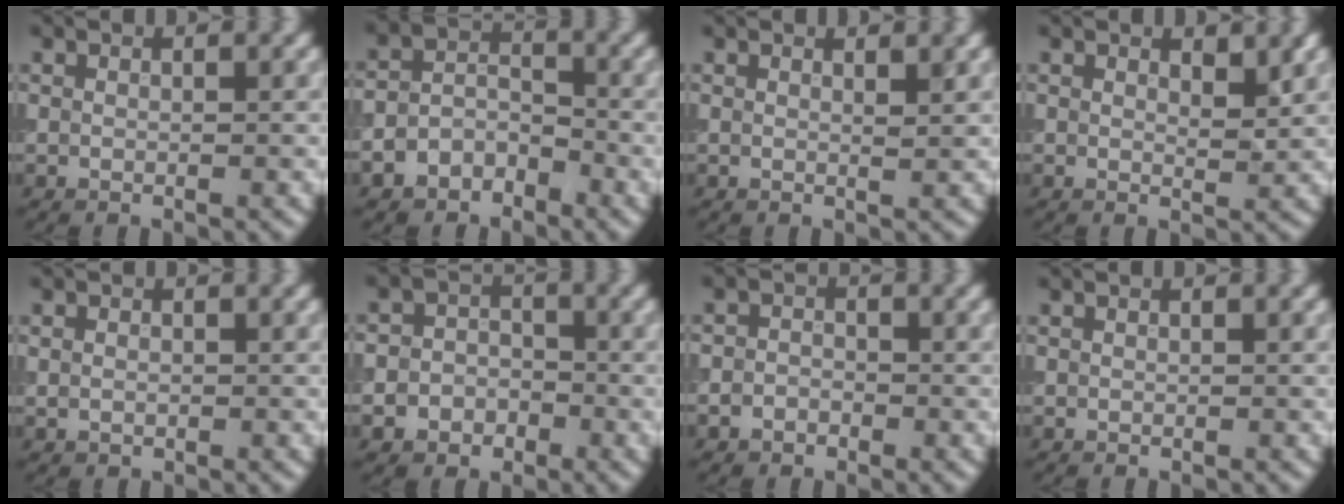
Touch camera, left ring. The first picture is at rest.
{"total": 3.3, "force": [-2.2, 2.3, 0.9], "torque": [-0.012, 0.003, -0.046]}
{"total": 1.3, "force": [0.8, 0.3, 0.9], "torque": [-0.006, 0.002, 0.007]}
{"total": 1.5, "force": [1.1, 0.5, 1.0], "torque": [-0.011, -0.006, 0.019]}
{"total": 0.9, "force": [0.1, 0.8, 0.5], "torque": [-0.009, -0.003, 0.002]}
{"total": 4.3, "force": [-1.8, 3.8, 0.9], "torque": [0.017, 0.001, -0.050]}
{"total": 1.6, "force": [-0.8, 1.3, 0.4], "torque": [0.013, 0.004, -0.022]}
{"total": 0.0}